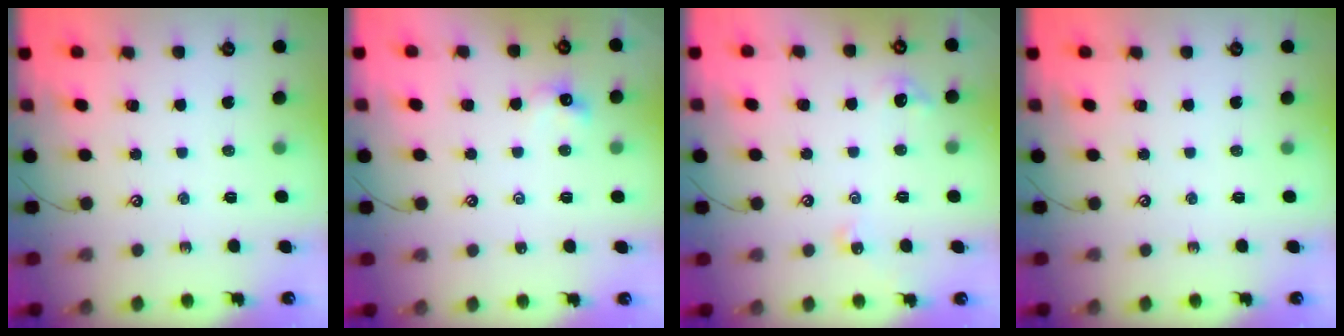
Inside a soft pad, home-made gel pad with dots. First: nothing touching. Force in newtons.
{"total": 2.2, "press": 2.1, "slide": 0.7}
{"total": 3.7, "press": 3.7, "slide": 0.7}
{"total": 0.0}